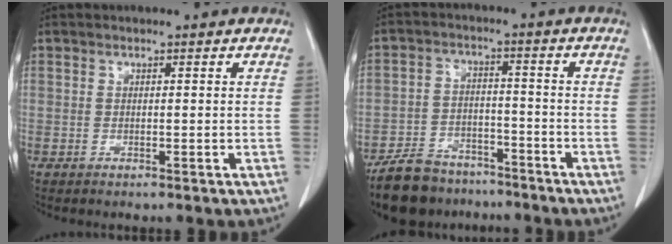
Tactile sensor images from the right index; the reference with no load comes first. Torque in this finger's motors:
{"motor_torque": [-1.57, -0.57, -1.05, -0.21]}